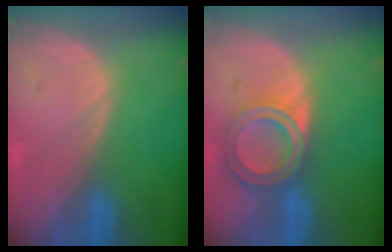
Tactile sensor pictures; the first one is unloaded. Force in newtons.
{"total": 6.8, "press": 6.0, "slide": 3.1}